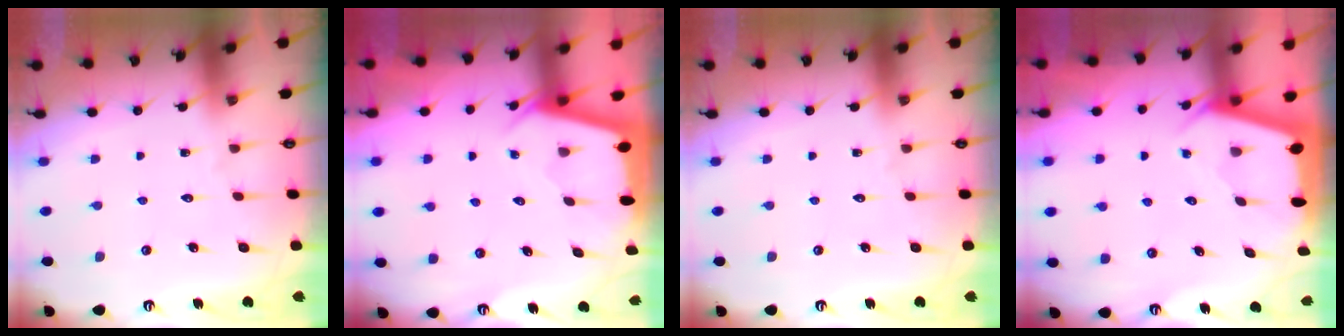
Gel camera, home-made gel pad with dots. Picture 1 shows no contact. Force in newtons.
{"total": 2.4, "press": 2.4, "slide": 0.2}
{"total": 0.0}
{"total": 2.4, "press": 2.4, "slide": 0.3}